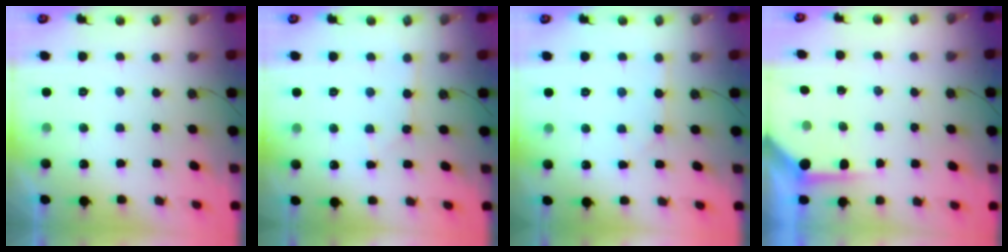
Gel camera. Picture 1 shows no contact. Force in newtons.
{"total": 3.0, "press": 3.0, "slide": 0.4}
{"total": 1.7, "press": 1.6, "slide": 0.3}
{"total": 3.7, "press": 3.7, "slide": 0.2}